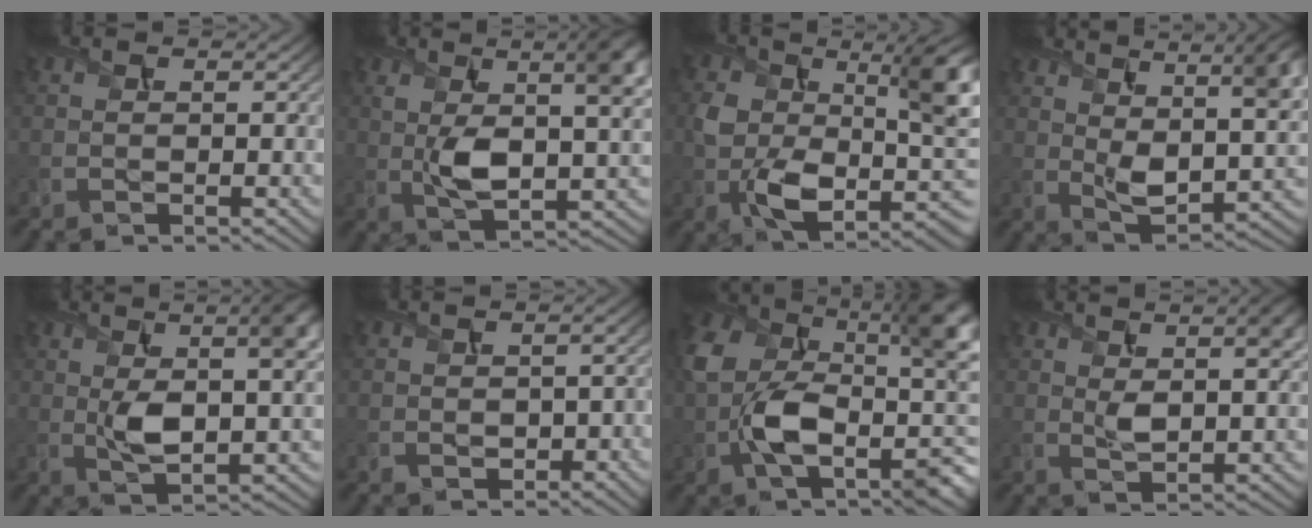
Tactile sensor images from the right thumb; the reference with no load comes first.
{"total": 11.3, "force": [1.6, 5.2, 9.9], "torque": [-0.172, -0.009, 0.030]}
{"total": 12.8, "force": [-0.4, 7.0, 10.7], "torque": [-0.180, -0.024, -0.009]}
{"total": 12.0, "force": [3.9, 5.8, 9.8], "torque": [-0.174, -0.003, 0.068]}
{"total": 10.3, "force": [1.8, 4.6, 9.1], "torque": [-0.156, -0.001, 0.032]}
{"total": 2.2, "force": [-0.5, 1.7, 1.3], "torque": [-0.020, -0.010, -0.002]}
{"total": 15.2, "force": [-0.9, 8.3, 12.7], "torque": [-0.236, -0.018, -0.015]}
{"total": 6.2, "force": [2.3, 2.5, 5.2], "torque": [-0.089, 0.003, 0.041]}